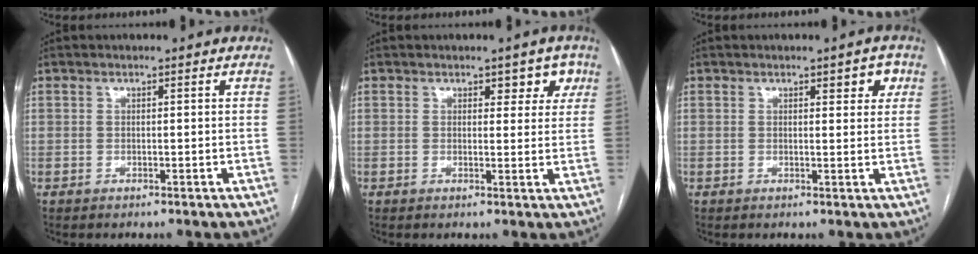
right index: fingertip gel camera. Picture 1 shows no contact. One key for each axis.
{"total": 4.0, "fx": 2.3, "fy": 2.2, "fz": 2.4, "tx": -0.010, "ty": 0.004, "tz": 0.025}
{"total": 3.3, "fx": 1.7, "fy": 1.1, "fz": 2.5, "tx": -0.027, "ty": 0.003, "tz": 0.021}